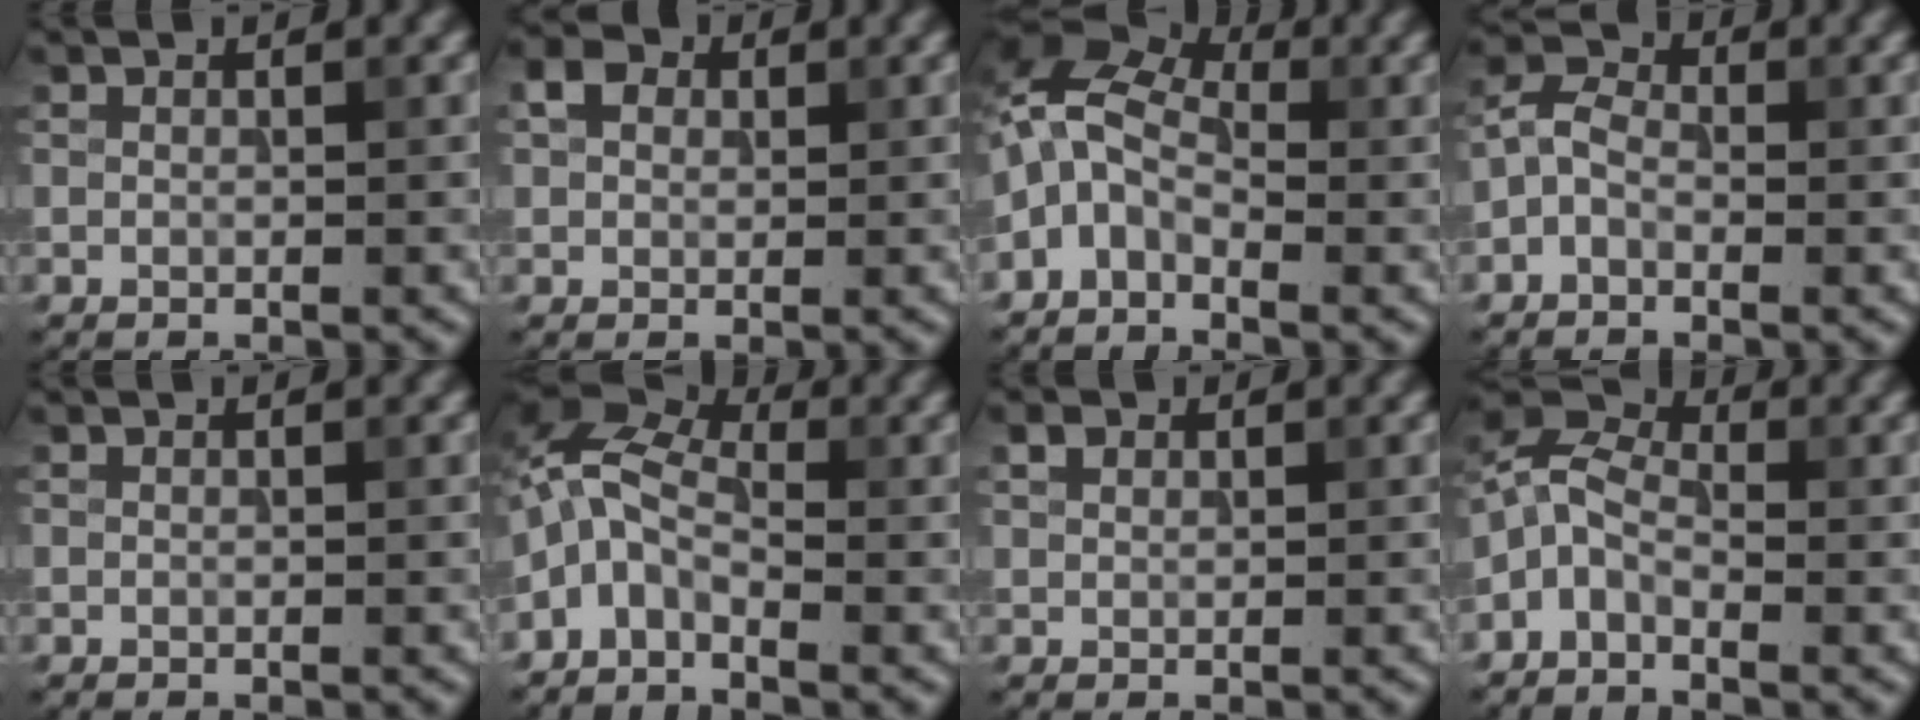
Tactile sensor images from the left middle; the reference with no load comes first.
{"total": 2.3, "force": [0.8, 1.9, 1.2], "torque": [-0.023, 0.006, 0.008]}
{"total": 5.5, "force": [-1.4, 3.5, 4.0], "torque": [-0.081, 0.019, -0.053]}
{"total": 2.5, "force": [-1.1, 1.7, 1.5], "torque": [-0.029, 0.011, -0.032]}
{"total": 0.0}
{"total": 4.9, "force": [-1.8, 2.8, 3.6], "torque": [-0.078, 0.013, -0.056]}
{"total": 1.1, "force": [0.7, 0.8, 0.4], "torque": [-0.007, 0.004, 0.011]}
{"total": 4.0, "force": [-1.9, 2.4, 2.6], "torque": [-0.059, 0.013, -0.056]}